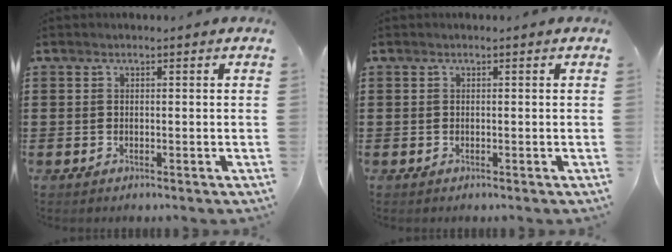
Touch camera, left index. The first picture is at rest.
{"total": 0.0}